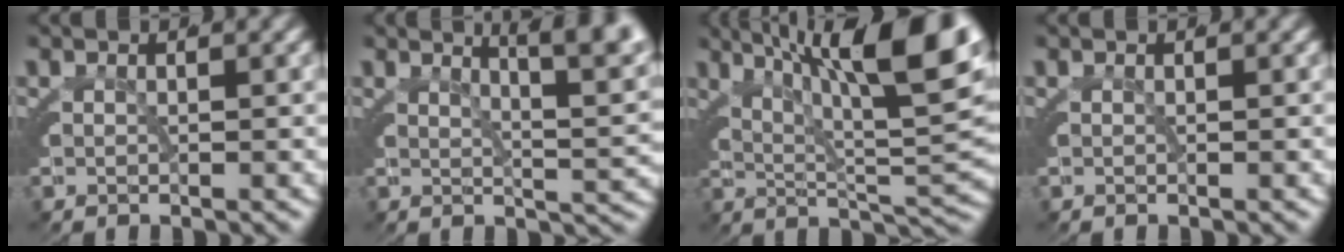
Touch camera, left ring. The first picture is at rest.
{"total": 7.0, "force": [3.6, 1.0, 5.9], "torque": [-0.049, 0.007, 0.054]}
{"total": 12.8, "force": [5.4, 3.4, 11.1], "torque": [-0.144, 0.013, 0.085]}
{"total": 0.0}